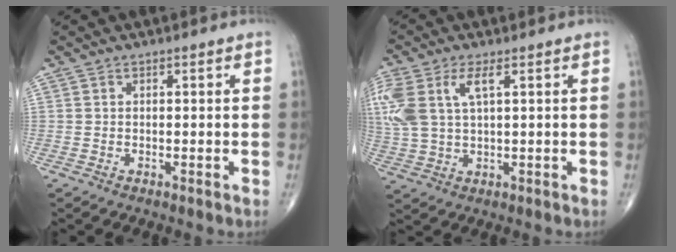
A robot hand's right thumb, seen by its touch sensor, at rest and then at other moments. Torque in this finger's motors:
{"motor_torque": [0.26, 0.37, 0.88, 0.41, 0.15]}